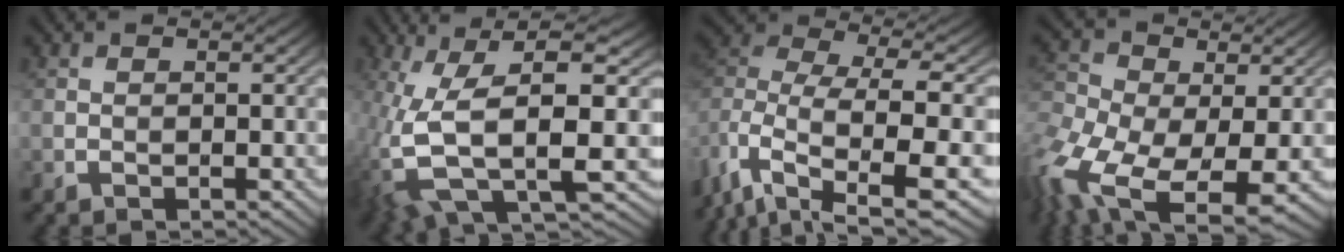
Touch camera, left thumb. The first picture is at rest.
{"total": 12.9, "force": [-0.9, 4.5, 12.1], "torque": [-0.280, -0.012, 0.001]}
{"total": 11.8, "force": [-3.4, 5.8, 9.7], "torque": [-0.225, -0.019, -0.033]}
{"total": 14.3, "force": [-6.0, 7.7, 10.4], "torque": [-0.260, -0.025, -0.111]}